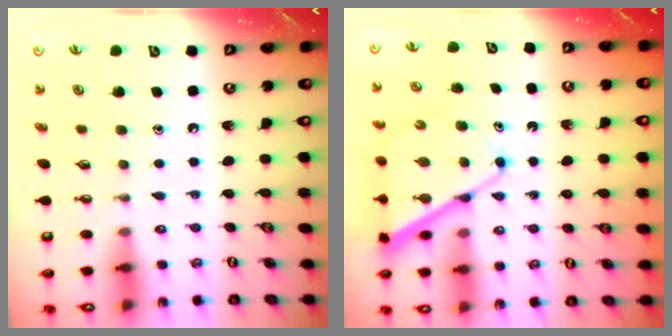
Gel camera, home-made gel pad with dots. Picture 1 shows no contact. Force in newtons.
{"total": 11.6, "press": 11.5, "slide": 1.0}